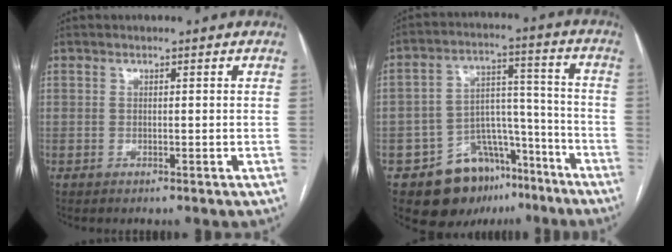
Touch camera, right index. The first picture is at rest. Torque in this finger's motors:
{"motor_torque": [-0.02, -0.17, -0.32, -0.12]}